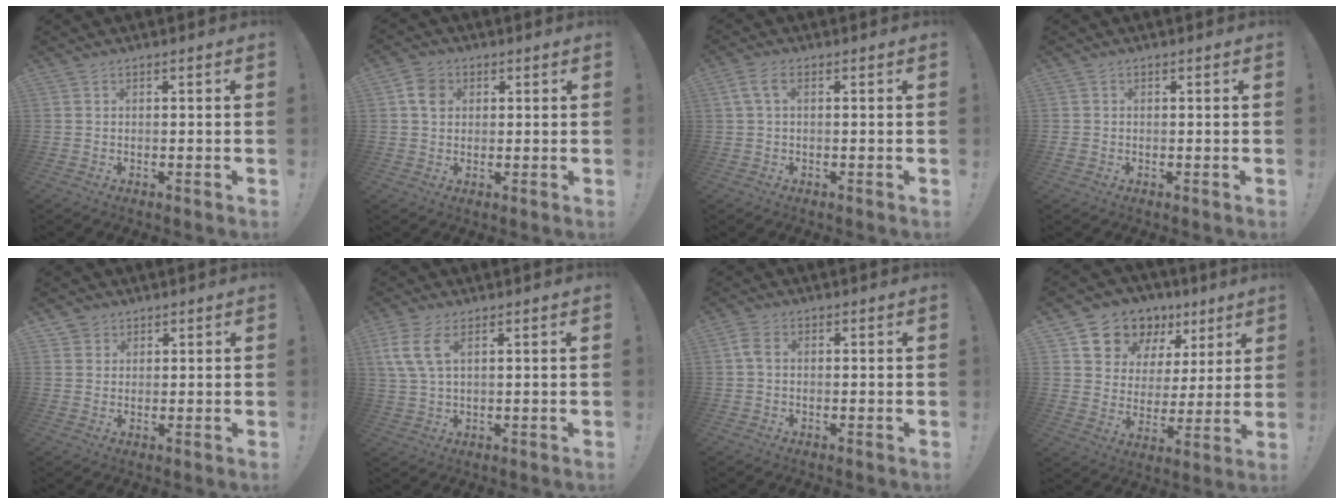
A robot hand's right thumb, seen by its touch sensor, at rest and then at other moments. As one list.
[{"total": 5.8, "force": [1.7, 4.8, 2.8], "torque": [-0.039, 0.004, 0.034]}, {"total": 3.7, "force": [1.0, 1.8, 3.1], "torque": [-0.060, 0.006, 0.021]}, {"total": 1.0, "force": [-0.3, 0.9, 0.3], "torque": [-0.008, 0.003, -0.004]}, {"total": 2.7, "force": [1.6, 2.2, 0.1], "torque": [0.006, -0.009, 0.028]}, {"total": 7.4, "force": [3.2, 3.0, 5.9], "torque": [-0.114, -0.006, 0.062]}, {"total": 3.1, "force": [0.4, 2.0, 2.3], "torque": [-0.047, 0.008, 0.010]}, {"total": 13.0, "force": [8.3, 9.3, 3.7], "torque": [-0.066, -0.056, 0.165]}]